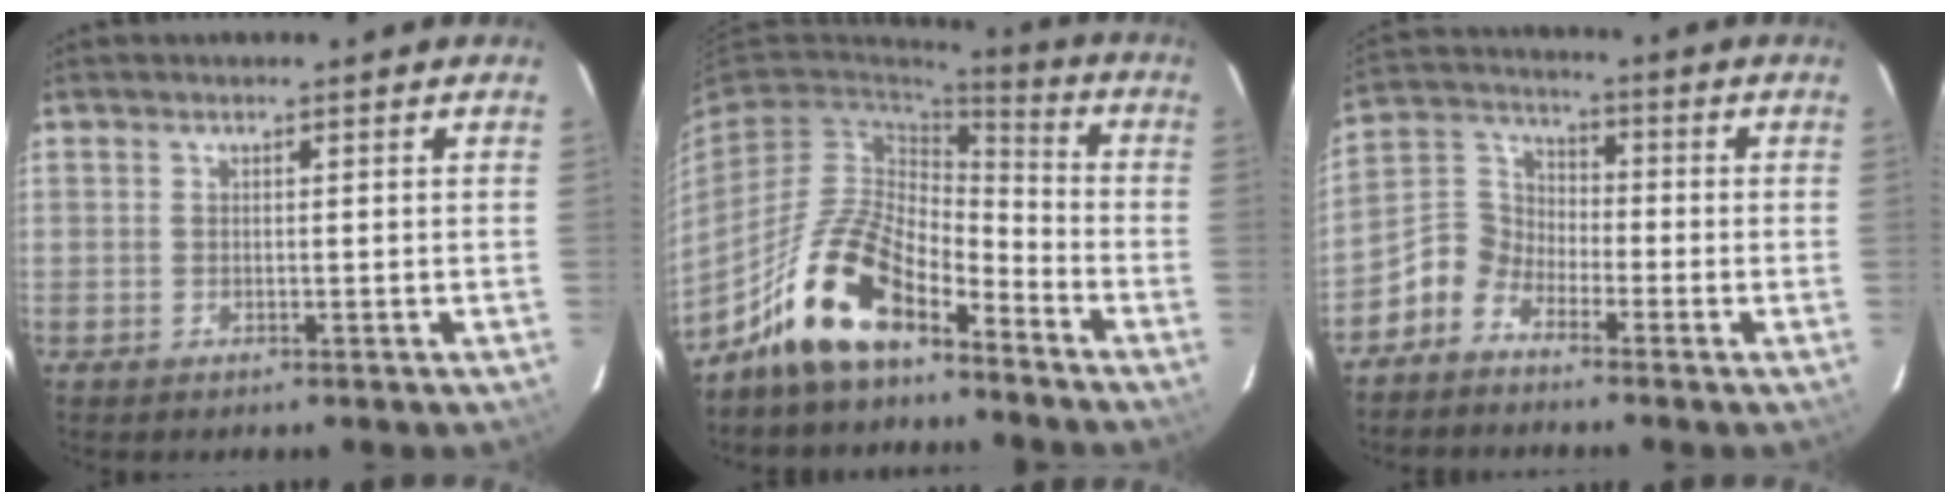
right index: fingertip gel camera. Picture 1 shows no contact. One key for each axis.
{"total": 15.2, "fx": -10.6, "fy": 6.0, "fz": 9.1, "tx": -0.183, "ty": 0.013, "tz": -0.199}
{"total": 6.4, "fx": -4.5, "fy": 4.3, "fz": 1.4, "tx": -0.033, "ty": 0.029, "tz": -0.113}